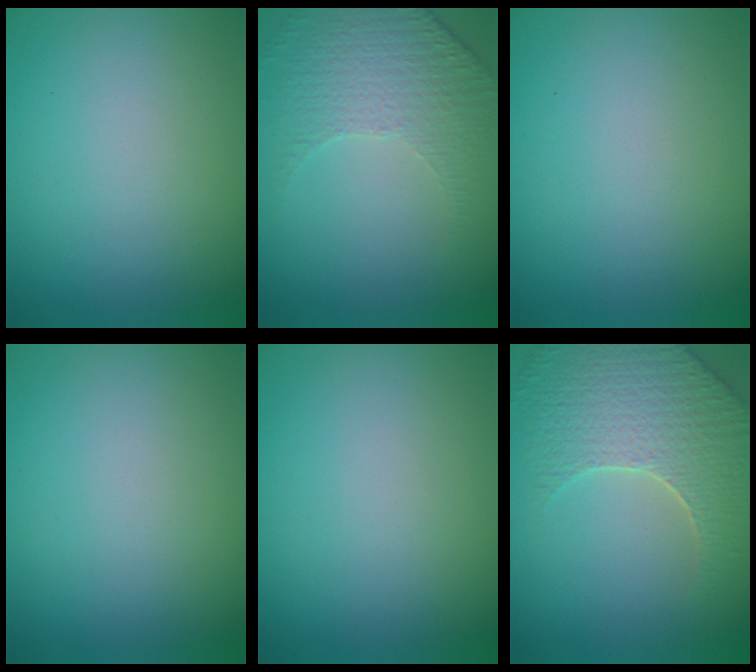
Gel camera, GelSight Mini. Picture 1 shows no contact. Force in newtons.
{"total": 4.9, "press": 3.2, "slide": 3.6}
{"total": 0.0}
{"total": 0.0}
{"total": 0.0}
{"total": 6.6, "press": 5.4, "slide": 3.8}